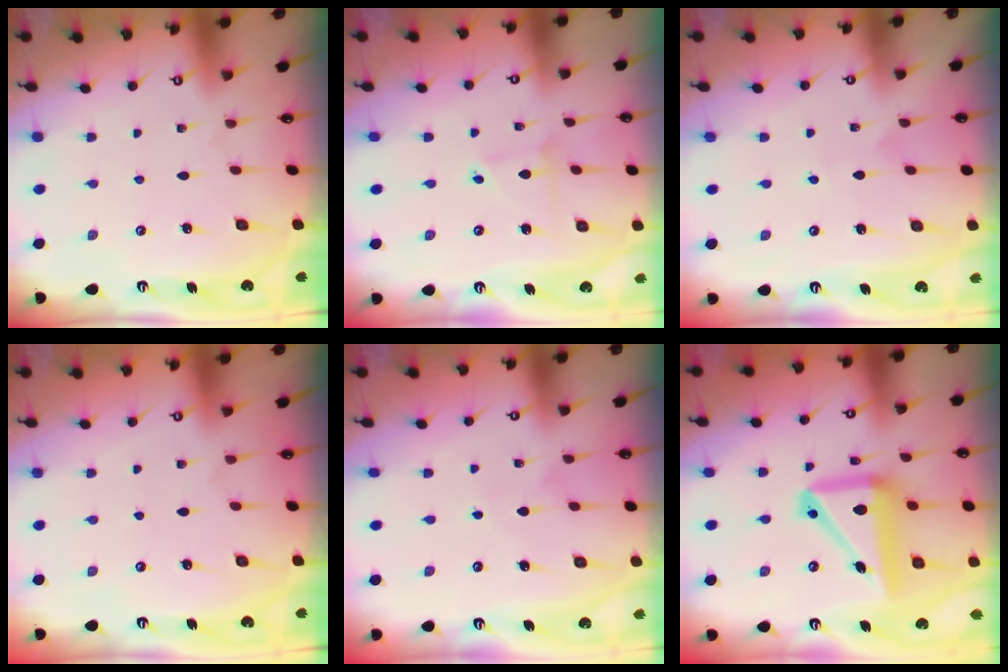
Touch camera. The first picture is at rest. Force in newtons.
{"total": 2.8, "press": 2.8, "slide": 0.2}
{"total": 2.2, "press": 2.2, "slide": 0.2}
{"total": 0.0}
{"total": 3.8, "press": 3.8, "slide": 0.1}
{"total": 16.5, "press": 16.3, "slide": 2.7}